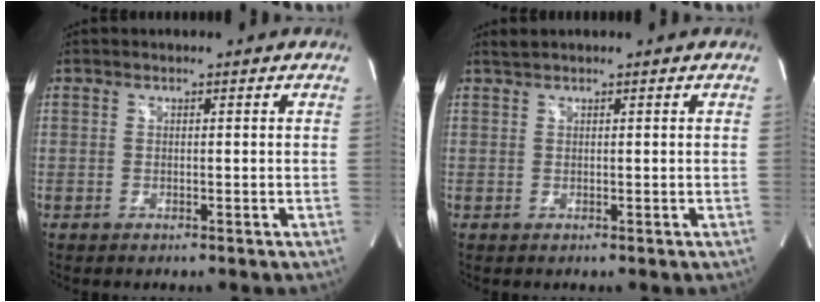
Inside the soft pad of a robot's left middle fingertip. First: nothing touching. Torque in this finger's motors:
{"motor_torque": [0.07, -0.04, -0.06, 0.01]}